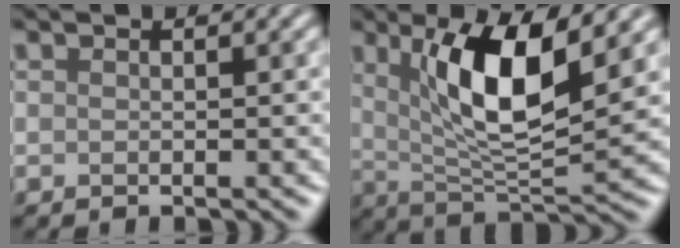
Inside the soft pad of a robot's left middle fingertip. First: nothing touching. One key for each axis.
{"total": 8.4, "fx": 2.9, "fy": 2.3, "fz": 7.6, "tx": -0.129, "ty": -0.012, "tz": 0.053}